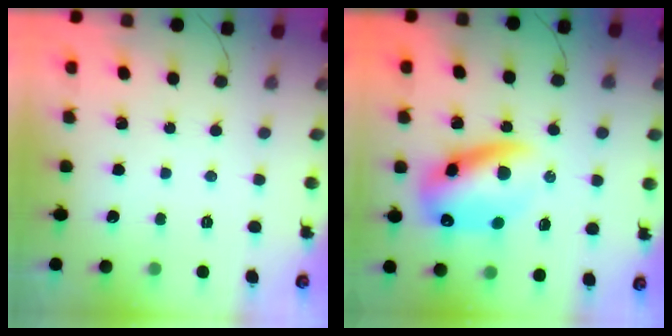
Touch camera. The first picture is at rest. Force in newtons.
{"total": 16.2, "press": 15.6, "slide": 4.3}